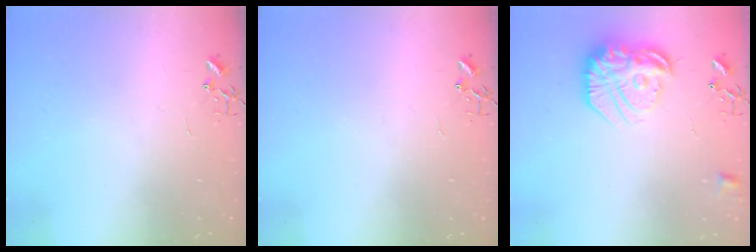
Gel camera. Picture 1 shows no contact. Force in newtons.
{"total": 0.0}
{"total": 18.4, "press": 18.3, "slide": 1.7}